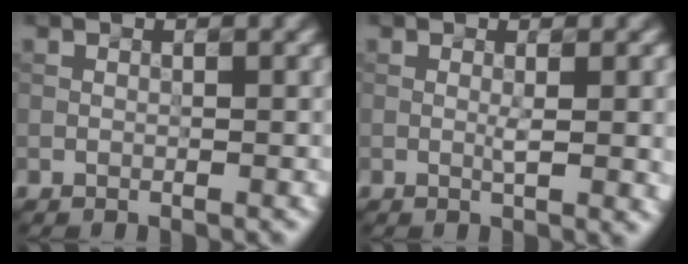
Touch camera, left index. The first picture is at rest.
{"total": 3.0, "force": [-0.1, 0.5, 3.0], "torque": [-0.044, 0.001, 0.002]}